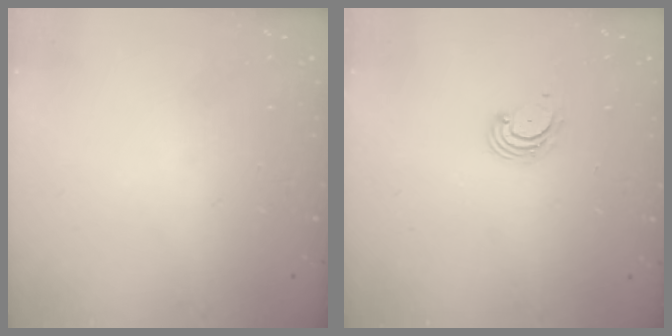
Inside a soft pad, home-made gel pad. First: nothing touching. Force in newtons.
{"total": 4.0, "press": 4.0, "slide": 0.5}